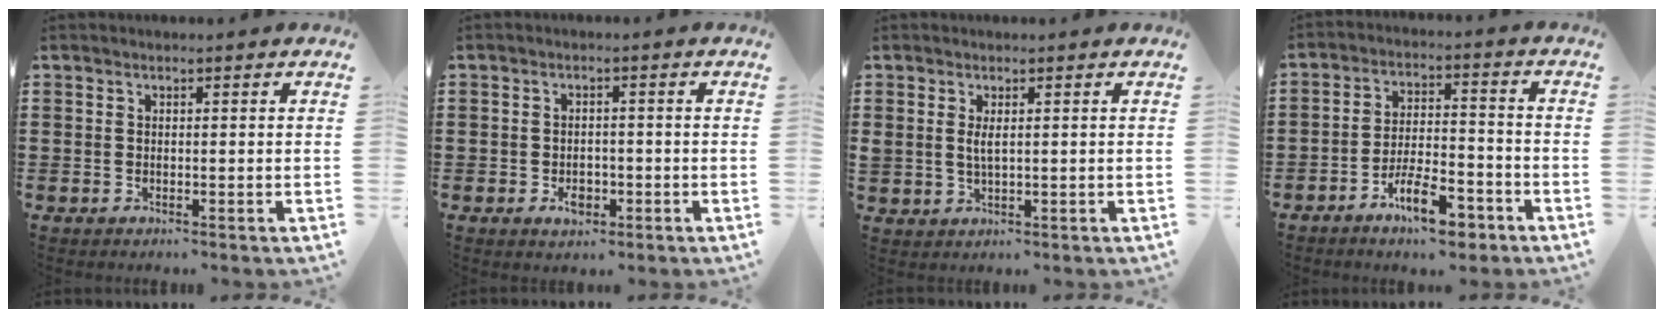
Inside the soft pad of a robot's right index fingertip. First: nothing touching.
{"total": 2.6, "force": [-1.2, 1.6, 1.7], "torque": [-0.021, -0.002, -0.022]}
{"total": 1.7, "force": [0.6, 0.6, 1.5], "torque": [-0.032, 0.003, 0.010]}
{"total": 8.8, "force": [-5.7, 2.8, 6.1], "torque": [-0.114, 0.011, -0.102]}